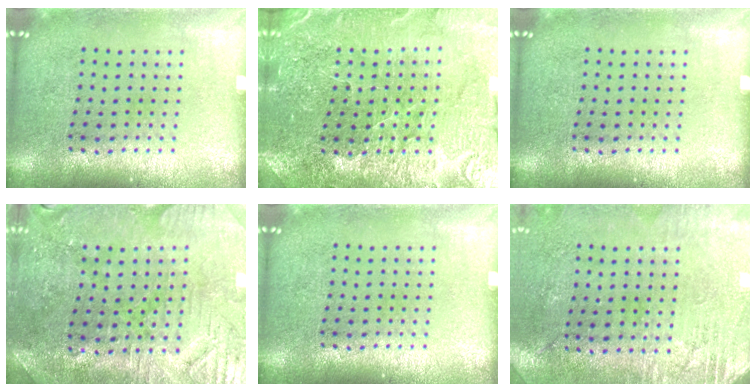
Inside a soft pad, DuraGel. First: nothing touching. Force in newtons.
{"total": 3.3, "press": 3.3, "slide": 0.3}
{"total": 0.0}
{"total": 1.4, "press": 1.4, "slide": 0.4}
{"total": 0.0}
{"total": 2.8, "press": 2.4, "slide": 1.5}